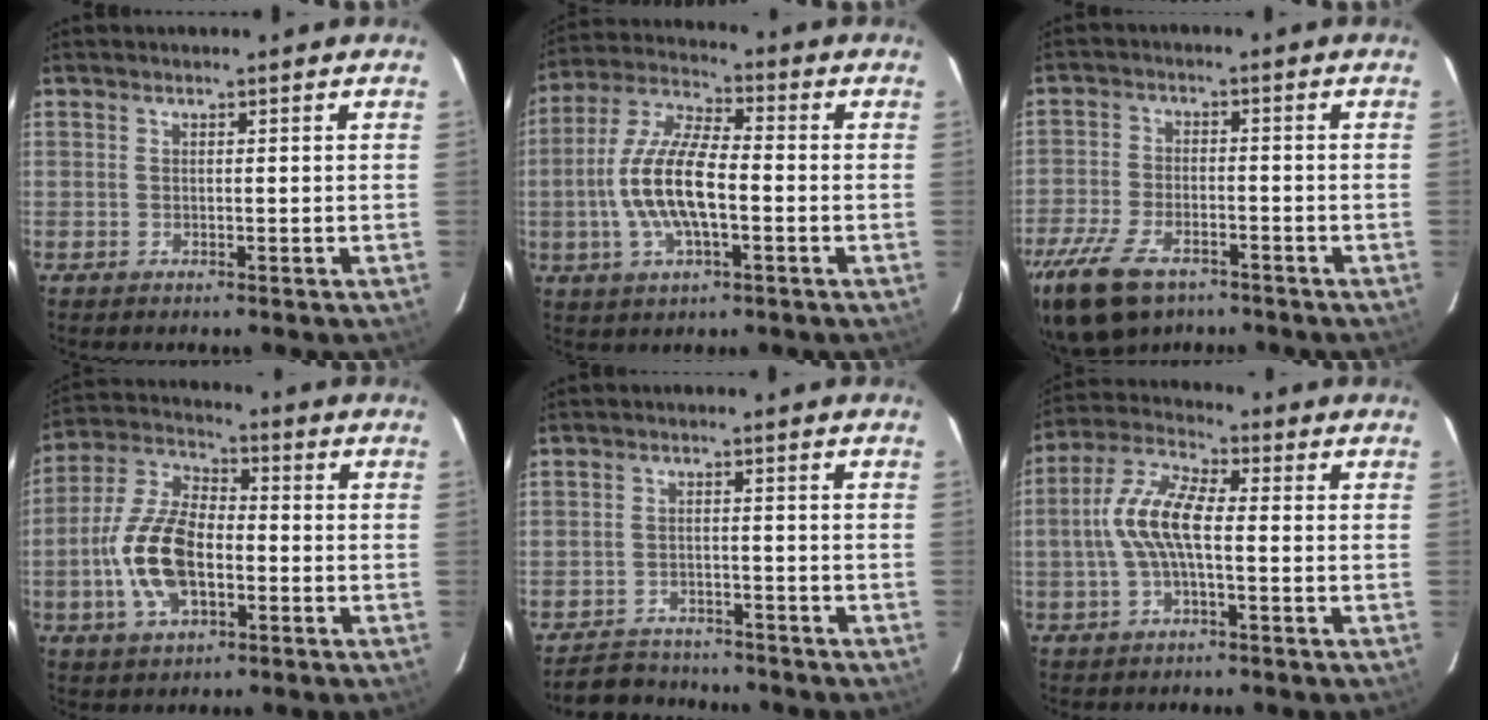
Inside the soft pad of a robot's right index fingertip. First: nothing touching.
{"total": 13.6, "force": [-2.4, 4.9, 12.4], "torque": [-0.258, 0.004, -0.049]}
{"total": 14.9, "force": [-9.8, 7.5, 8.2], "torque": [-0.208, -0.030, -0.178]}
{"total": 14.1, "force": [-3.3, 7.2, 11.6], "torque": [-0.246, 0.010, -0.062]}
{"total": 7.4, "force": [-6.7, 3.1, 1.1], "torque": [-0.042, 0.011, -0.098]}
{"total": 10.0, "force": [-0.8, 3.6, 9.3], "torque": [-0.200, 0.016, -0.020]}